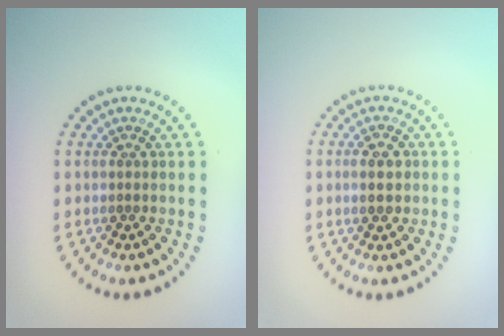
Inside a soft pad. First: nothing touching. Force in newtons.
{"total": 2.2, "press": 2.2, "slide": 0.3}